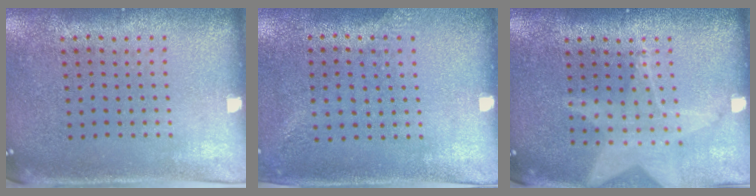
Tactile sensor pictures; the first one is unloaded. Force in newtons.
{"total": 1.4, "press": 1.1, "slide": 0.9}
{"total": 1.3, "press": 1.3, "slide": 0.1}